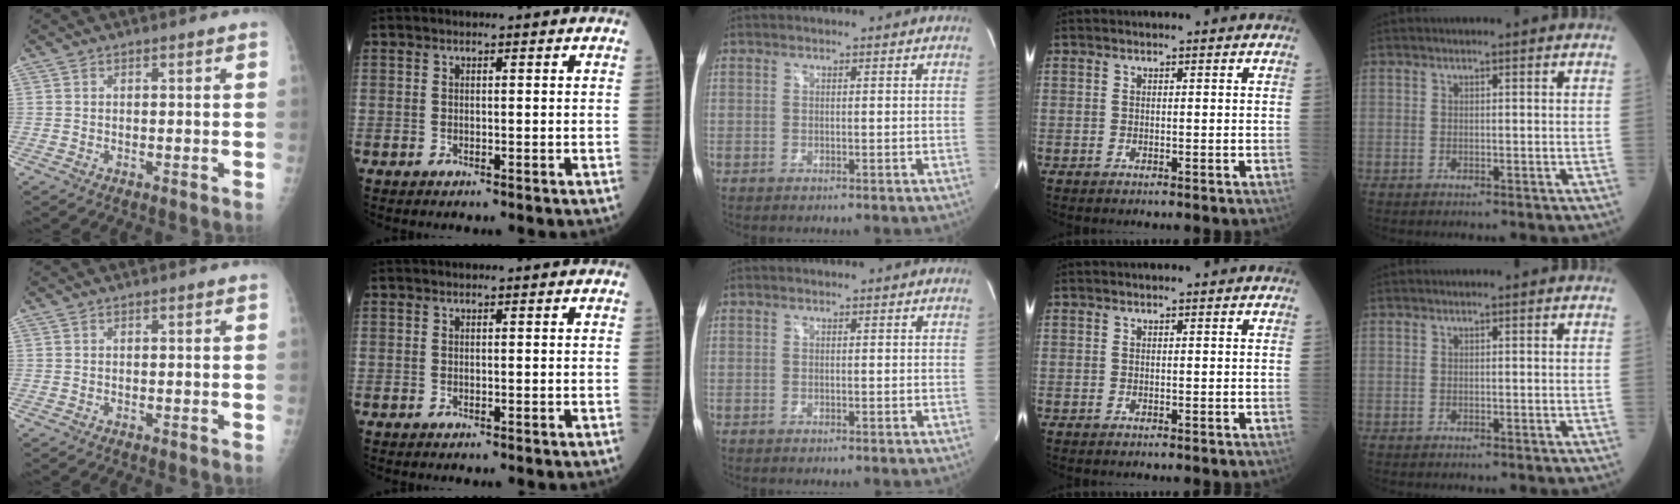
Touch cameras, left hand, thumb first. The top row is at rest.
{}